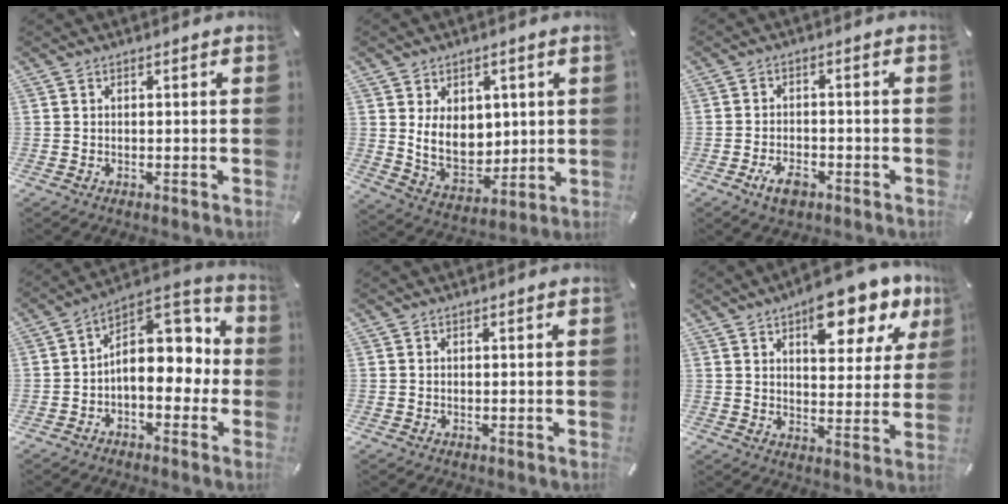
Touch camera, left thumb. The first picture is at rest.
{"total": 10.1, "force": [2.5, 8.0, 5.7], "torque": [-0.111, -0.016, 0.049]}
{"total": 4.9, "force": [-2.6, 2.7, 3.1], "torque": [-0.068, 0.009, -0.049]}
{"total": 13.1, "force": [1.3, 8.9, 9.5], "torque": [-0.107, -0.016, 0.022]}
{"total": 0.0}
{"total": 13.4, "force": [8.5, 6.3, 8.2], "torque": [-0.086, -0.052, 0.140]}